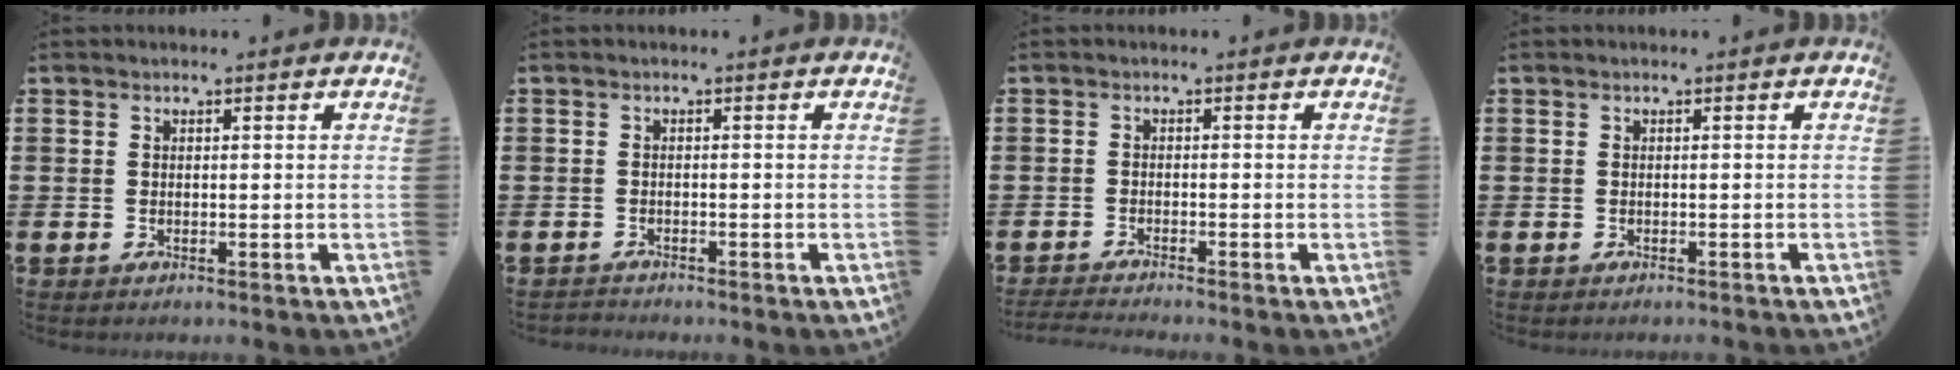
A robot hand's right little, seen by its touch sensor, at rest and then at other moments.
{"total": 0.7, "force": [-0.7, 0.1, -0.1], "torque": [-0.002, -0.001, -0.016]}
{"total": 1.3, "force": [-1.2, -0.1, 0.4], "torque": [-0.006, 0.000, -0.024]}
{"total": 0.0}